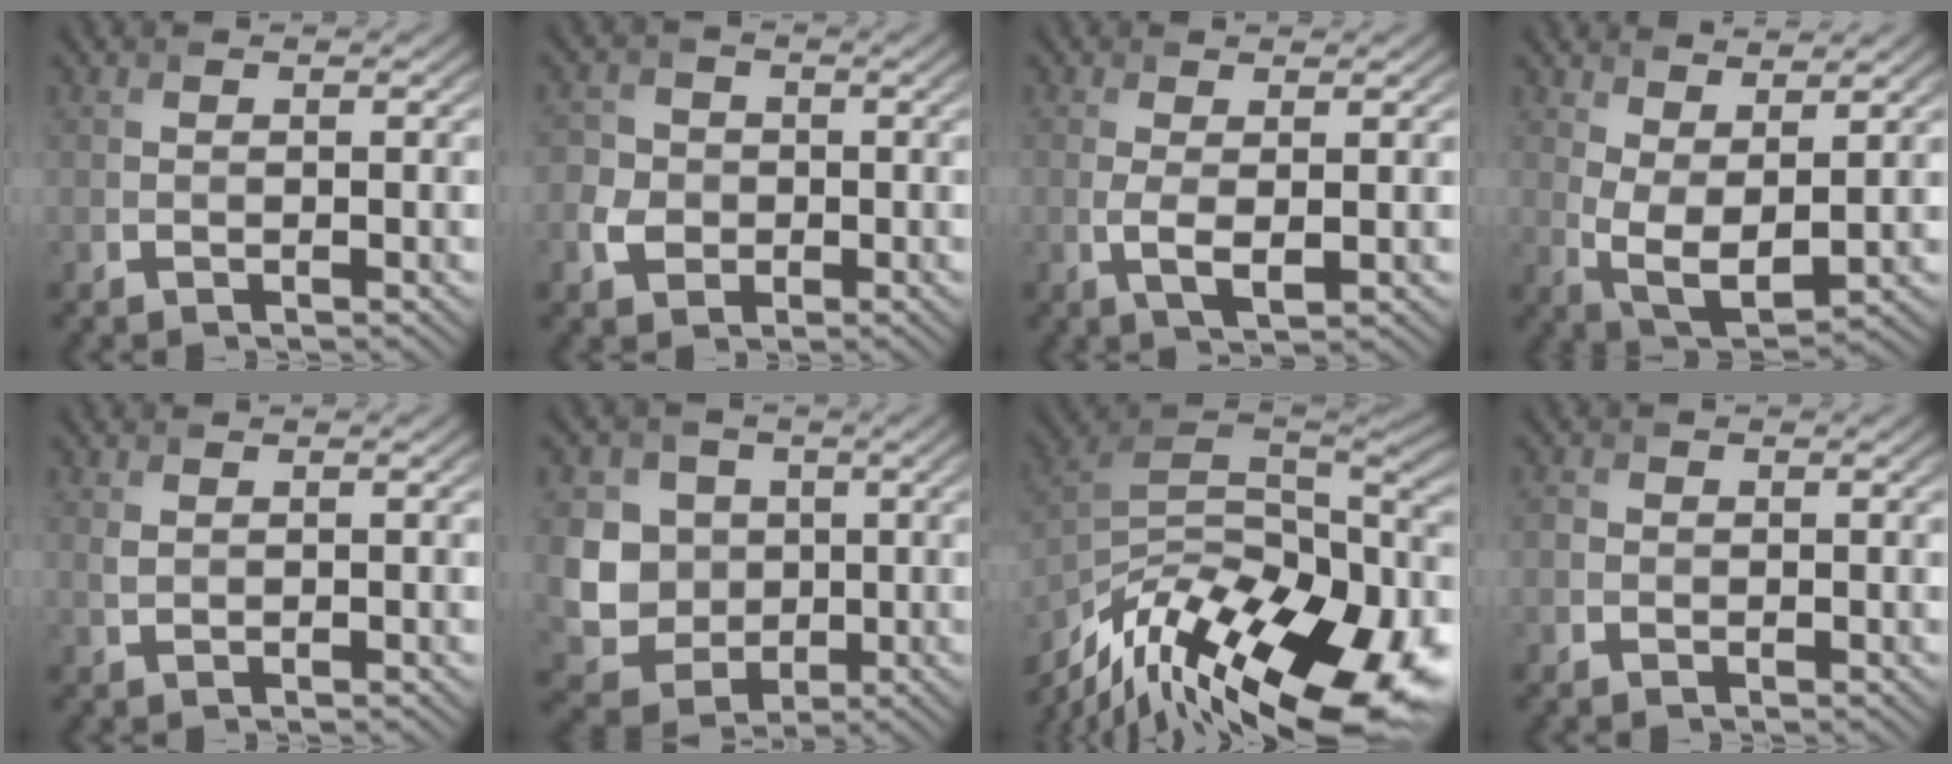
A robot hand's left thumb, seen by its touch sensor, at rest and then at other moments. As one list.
[{"total": 3.4, "force": [-0.8, 3.0, 1.2], "torque": [-0.022, -0.004, -0.019]}, {"total": 2.4, "force": [0.2, 0.6, 2.3], "torque": [-0.052, -0.004, 0.006]}, {"total": 6.2, "force": [2.8, 2.6, 4.8], "torque": [-0.108, -0.003, 0.055]}, {"total": 0.8, "force": [0.5, 0.4, 0.5], "torque": [-0.019, 0.000, 0.013]}, {"total": 8.3, "force": [0.7, 7.6, 3.4], "torque": [-0.099, -0.015, 0.003]}, {"total": 19.2, "force": [-12.7, 7.3, 12.4], "torque": [-0.271, -0.017, -0.200]}, {"total": 1.1, "force": [-0.2, 1.1, 0.3], "torque": [-0.006, -0.005, -0.008]}]